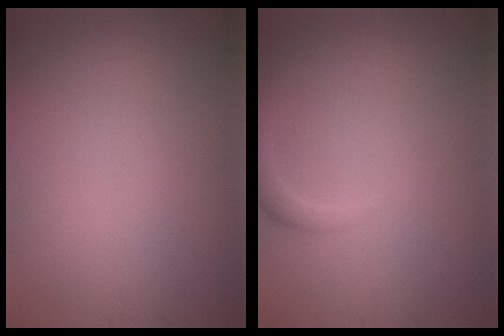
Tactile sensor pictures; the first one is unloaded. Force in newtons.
{"total": 1.4, "press": 1.4, "slide": 0.1}